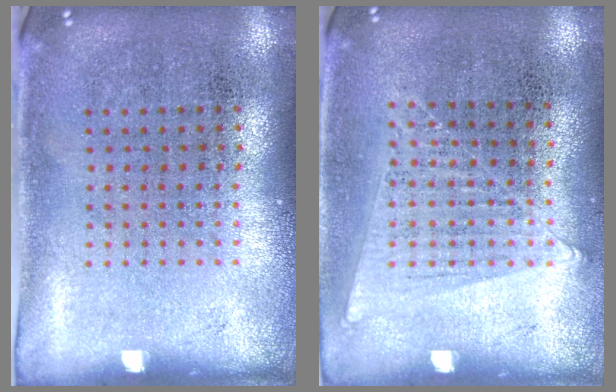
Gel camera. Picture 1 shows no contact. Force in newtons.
{"total": 1.0, "press": 0.9, "slide": 0.4}